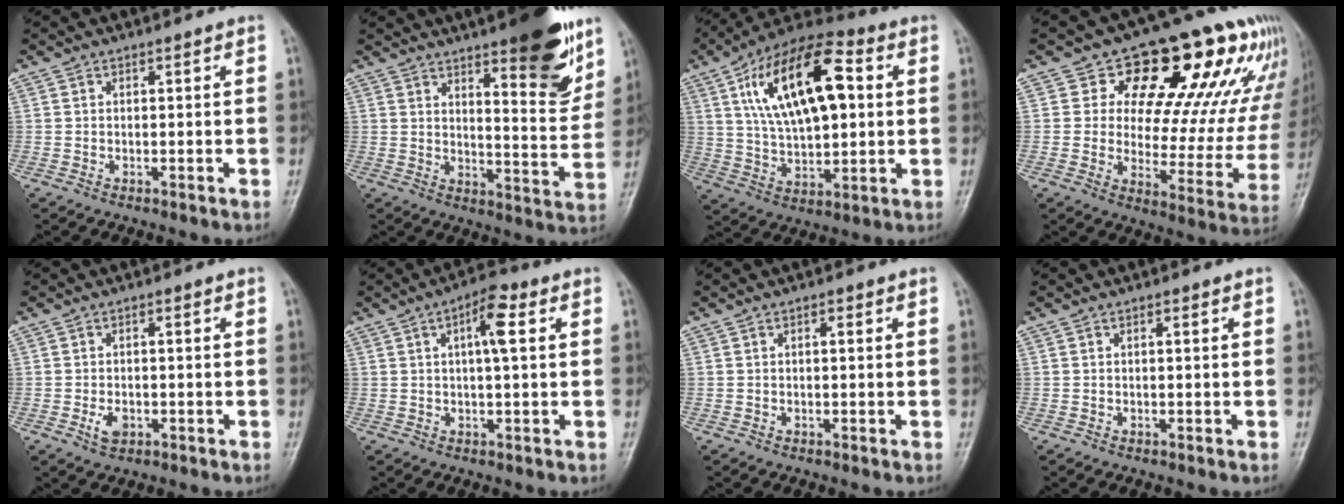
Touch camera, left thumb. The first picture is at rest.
{"total": 15.6, "force": [9.8, 4.1, 11.4], "torque": [-0.119, -0.063, 0.142]}
{"total": 20.6, "force": [5.3, 9.9, 17.3], "torque": [-0.276, 0.008, 0.086]}
{"total": 23.2, "force": [12.8, 12.1, 15.1], "torque": [-0.139, -0.032, 0.174]}
{"total": 3.2, "force": [-1.1, 2.0, 2.1], "torque": [-0.034, 0.004, -0.015]}
{"total": 6.3, "force": [1.8, 1.8, 5.7], "torque": [-0.093, 0.010, 0.024]}
{"total": 0.9, "force": [0.2, 0.4, 0.8], "torque": [-0.014, 0.002, 0.001]}
{"total": 0.5, "force": [0.1, 0.2, 0.5], "torque": [-0.011, 0.001, 0.001]}